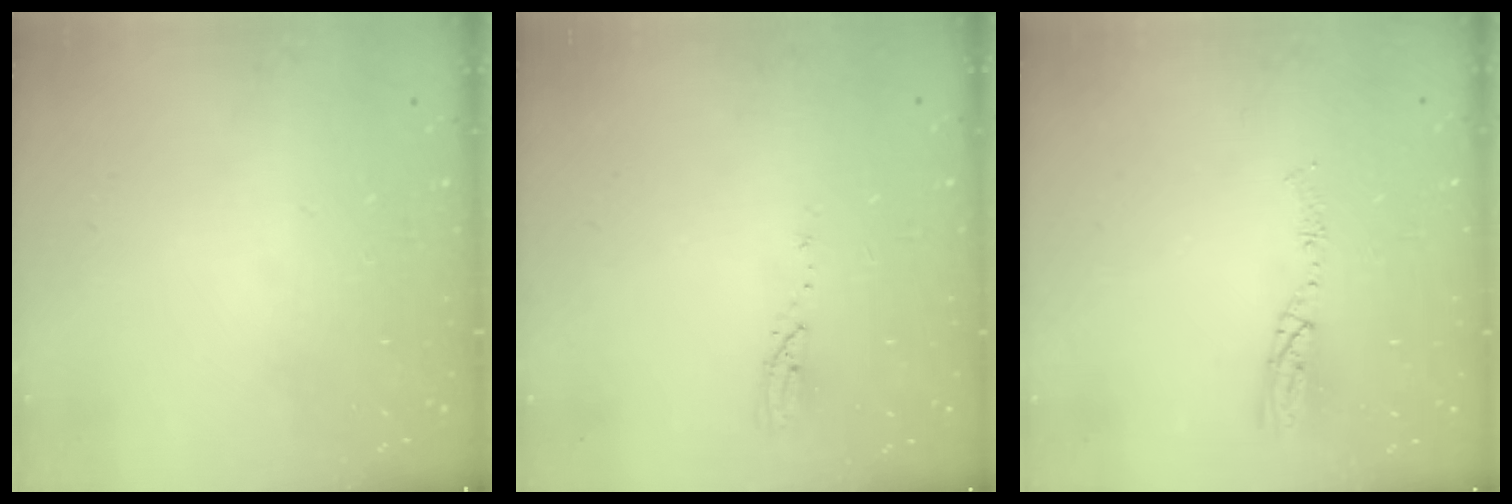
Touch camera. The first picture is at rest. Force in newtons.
{"total": 3.0, "press": 2.9, "slide": 0.3}
{"total": 5.0, "press": 5.0, "slide": 0.2}